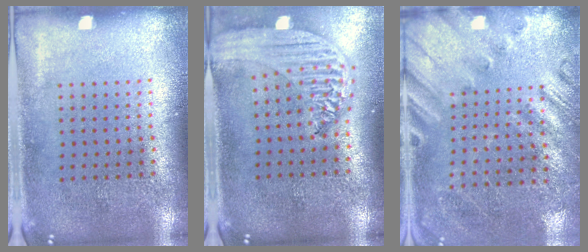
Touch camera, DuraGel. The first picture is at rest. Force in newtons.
{"total": 2.3, "press": 2.0, "slide": 1.1}
{"total": 2.4, "press": 2.0, "slide": 1.3}